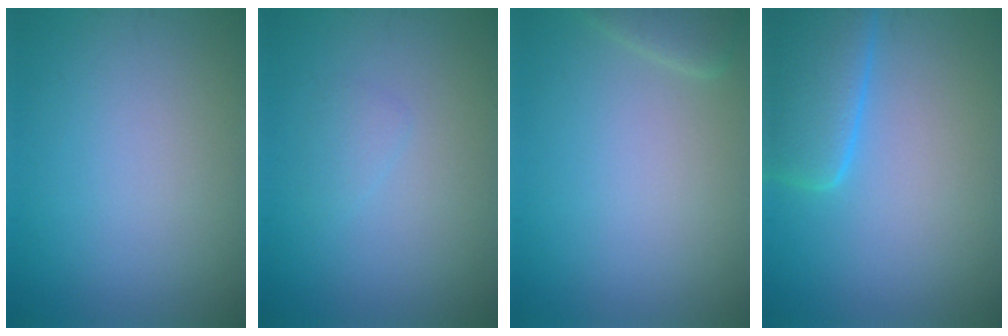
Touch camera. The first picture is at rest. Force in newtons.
{"total": 0.9, "press": 0.9, "slide": 0.1}
{"total": 1.5, "press": 1.5, "slide": 0.1}
{"total": 5.7, "press": 5.7, "slide": 0.5}